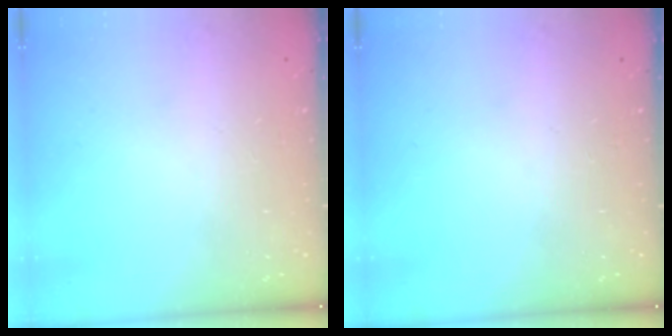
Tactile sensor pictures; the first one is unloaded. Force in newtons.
{"total": 0.0}